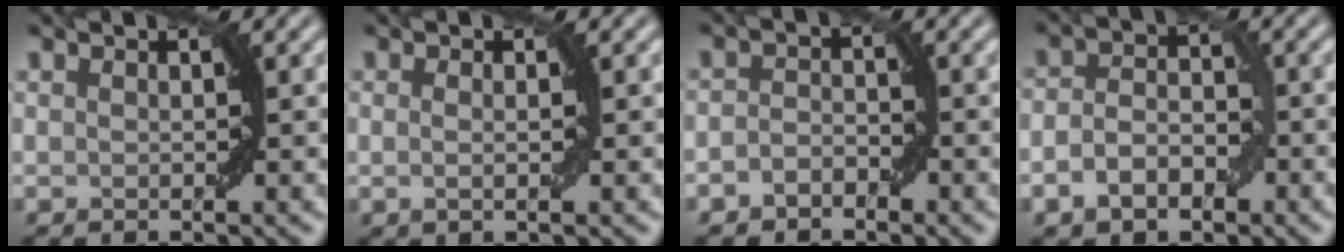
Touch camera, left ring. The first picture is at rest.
{"total": 1.1, "force": [0.0, 0.2, 1.1], "torque": [-0.021, 0.001, 0.000]}
{"total": 1.7, "force": [-1.1, 1.1, 0.8], "torque": [-0.014, 0.006, -0.024]}
{"total": 4.0, "force": [-1.6, 2.5, 2.6], "torque": [-0.046, 0.000, -0.032]}